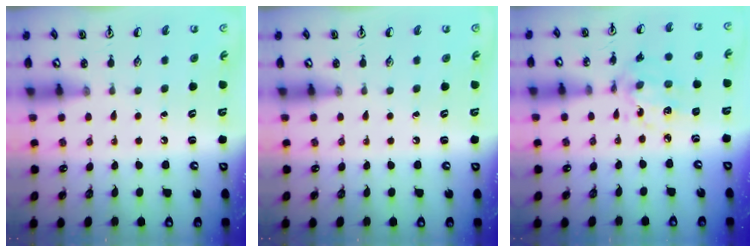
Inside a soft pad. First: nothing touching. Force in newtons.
{"total": 0.0}
{"total": 8.2, "press": 8.2, "slide": 0.4}